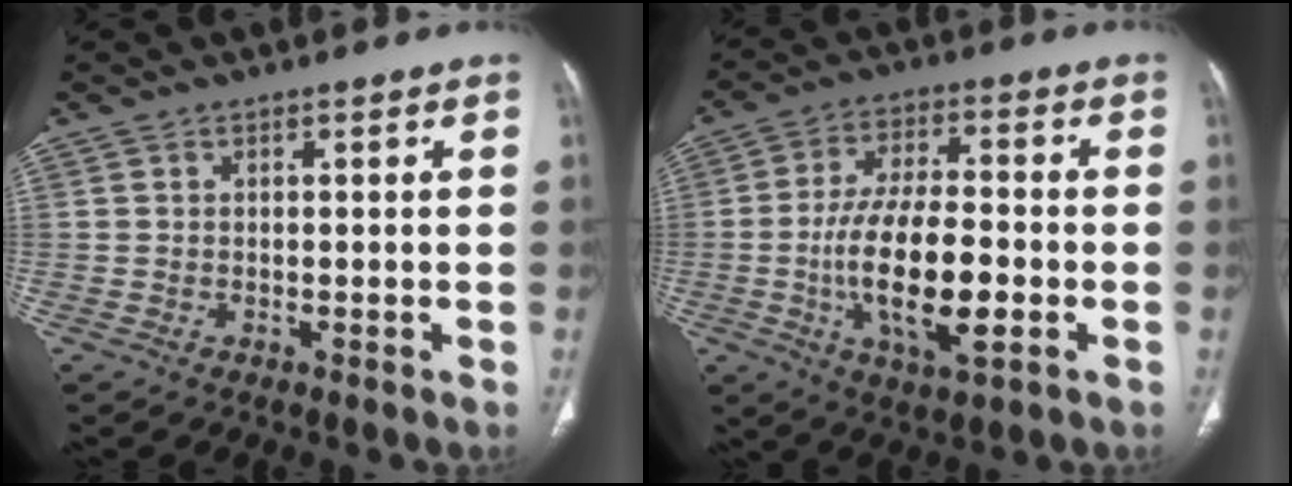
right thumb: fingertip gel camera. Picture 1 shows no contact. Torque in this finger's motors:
{"motor_torque": [2.43, 2.58, 1.46, -1.28, 0.62]}